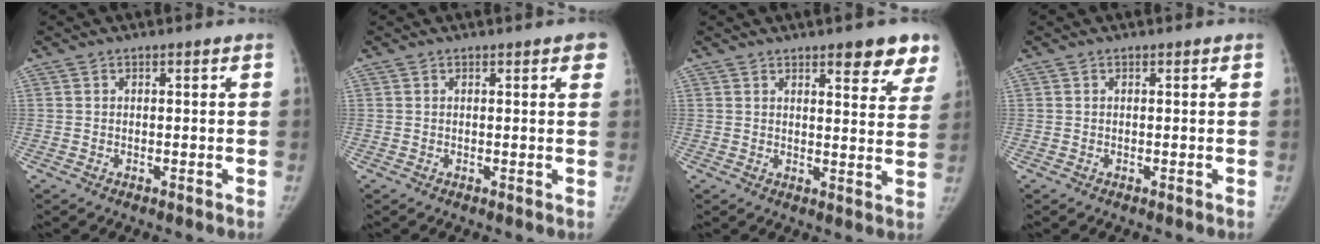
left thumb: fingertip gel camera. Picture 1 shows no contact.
{"total": 3.0, "force": [1.6, 0.8, 2.3], "torque": [-0.015, 0.001, 0.014]}
{"total": 9.4, "force": [6.5, 3.0, 6.1], "torque": [-0.038, -0.032, 0.074]}
{"total": 0.0}